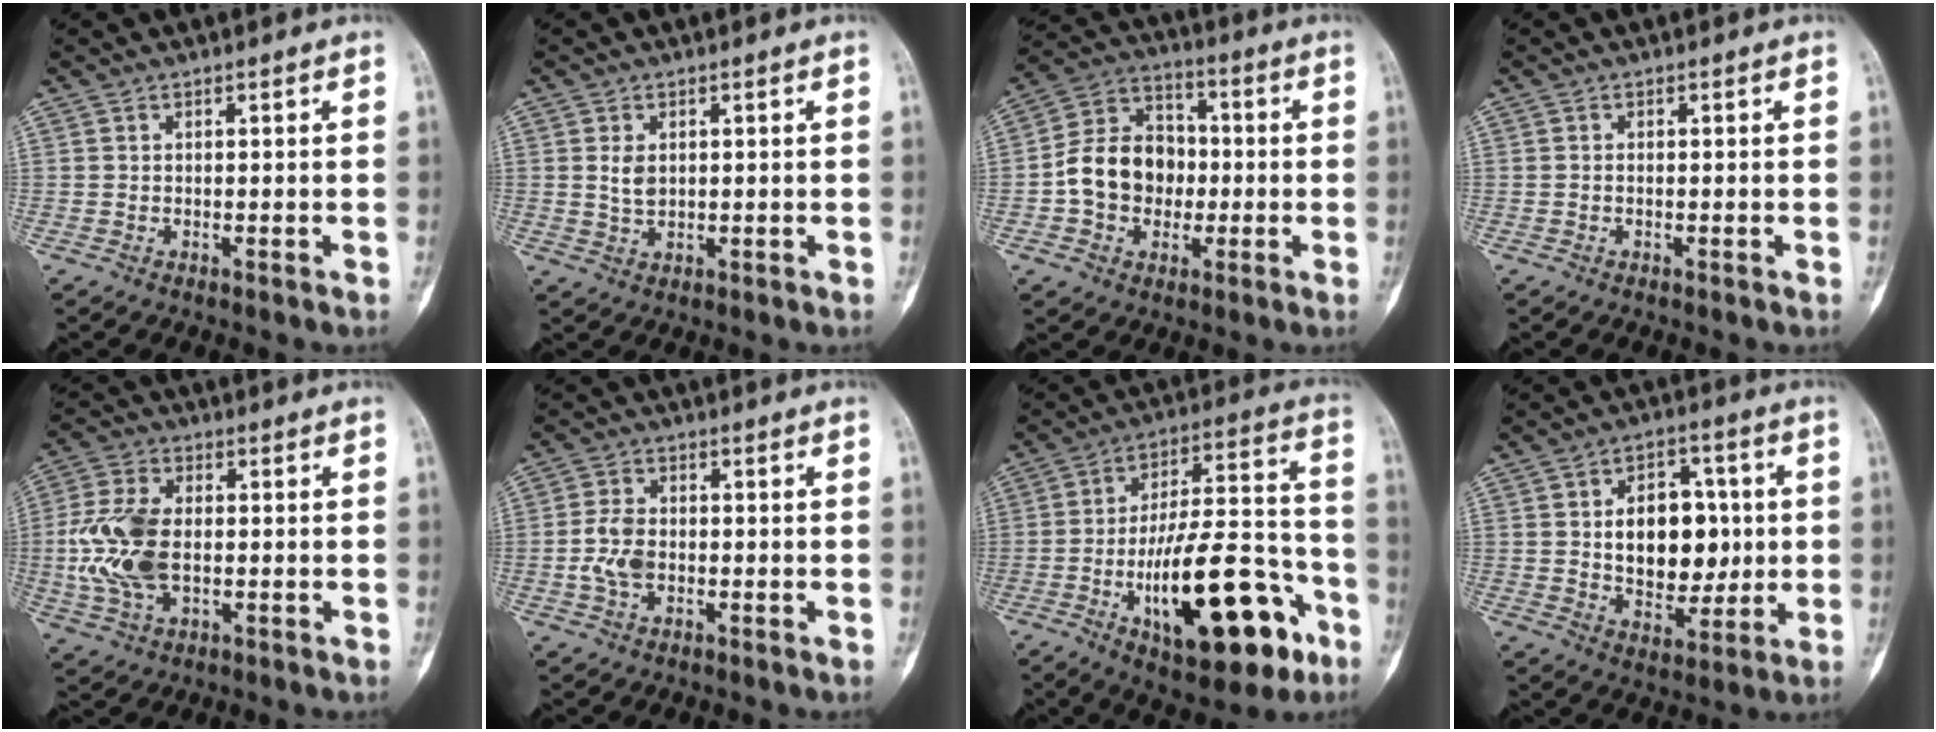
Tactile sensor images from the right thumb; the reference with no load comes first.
{"total": 3.0, "force": [0.7, 2.0, 2.1], "torque": [-0.029, -0.006, 0.017]}
{"total": 13.1, "force": [-1.5, 10.6, 7.6], "torque": [-0.098, 0.036, -0.034]}
{"total": 0.0}
{"total": 12.9, "force": [-0.7, 7.6, 10.4], "torque": [-0.226, 0.006, -0.011]}
{"total": 5.7, "force": [-0.9, 3.7, 4.2], "torque": [-0.084, 0.009, -0.020]}
{"total": 25.6, "force": [-10.3, 9.9, 21.3], "torque": [-0.320, 0.056, -0.148]}
{"total": 14.8, "force": [1.1, 9.9, 10.9], "torque": [-0.111, 0.006, 0.025]}